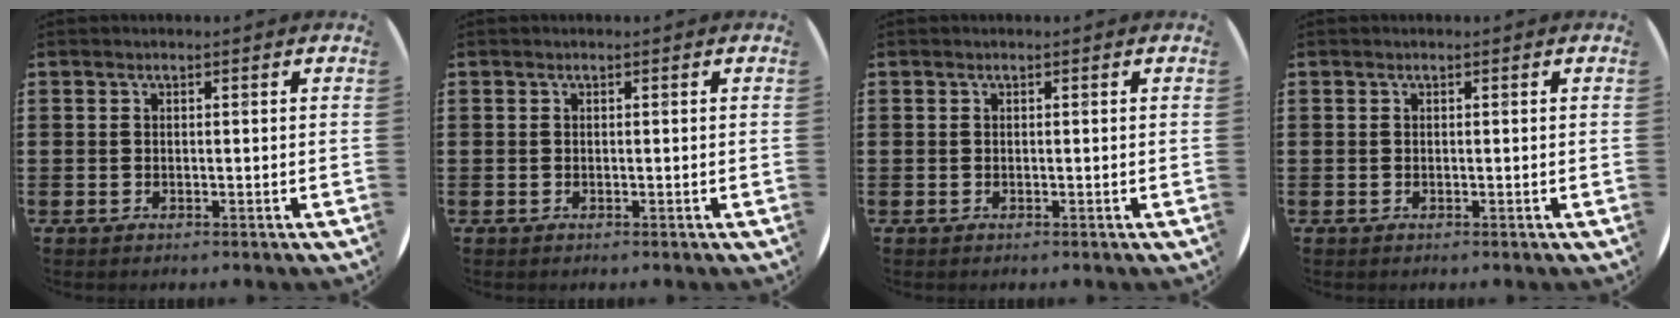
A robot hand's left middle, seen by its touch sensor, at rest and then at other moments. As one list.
[{"total": 0.0}, {"total": 0.0}, {"total": 0.0}]